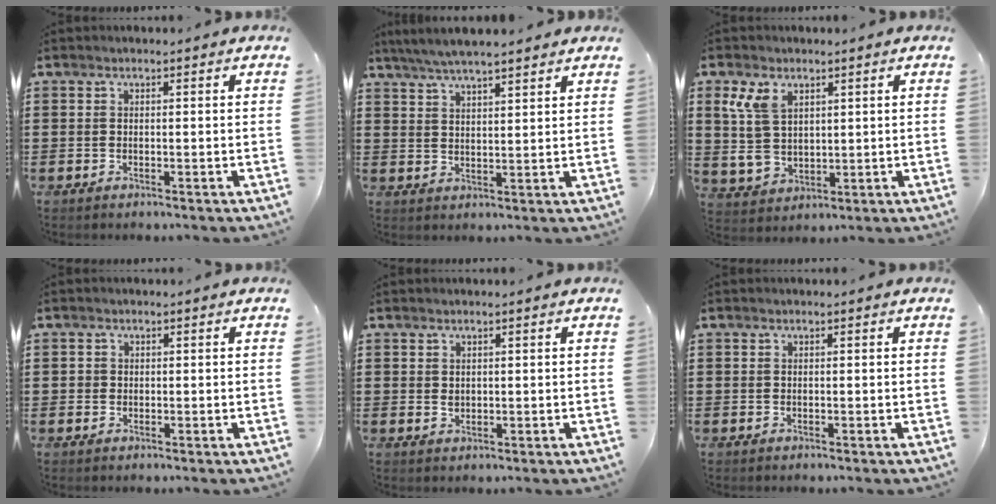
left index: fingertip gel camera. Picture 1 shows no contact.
{"total": 4.6, "force": [4.1, 0.3, 2.0], "torque": [-0.050, -0.011, 0.073]}
{"total": 7.0, "force": [2.9, 4.5, 4.4], "torque": [-0.122, 0.007, 0.049]}
{"total": 0.8, "force": [0.1, 0.8, 0.3], "torque": [-0.008, 0.004, 0.001]}
{"total": 1.0, "force": [0.3, 0.8, 0.5], "torque": [-0.013, 0.007, 0.005]}
{"total": 0.0}